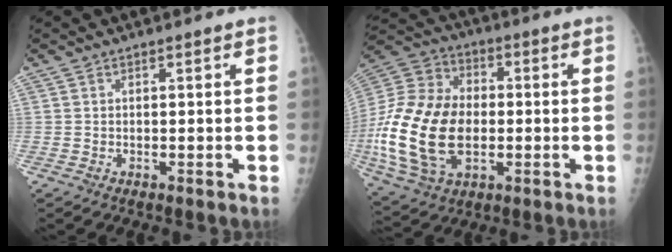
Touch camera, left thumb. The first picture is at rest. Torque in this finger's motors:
{"motor_torque": [0.10, 1.10, 1.51, 1.26, 0.39]}